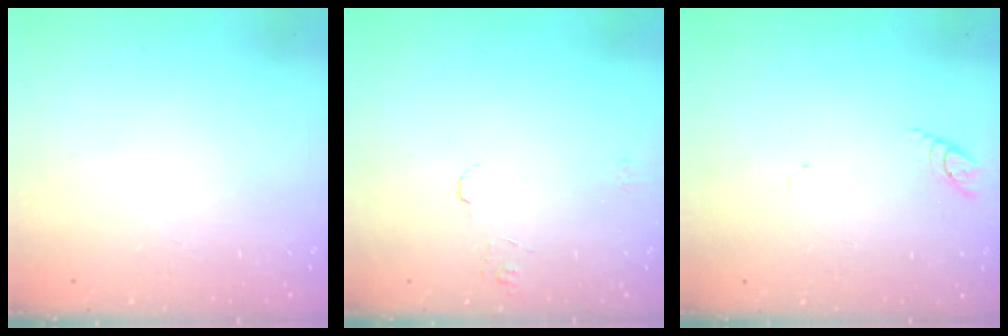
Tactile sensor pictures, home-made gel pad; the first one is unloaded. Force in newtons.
{"total": 5.7, "press": 5.6, "slide": 0.6}
{"total": 2.6, "press": 2.6, "slide": 0.3}